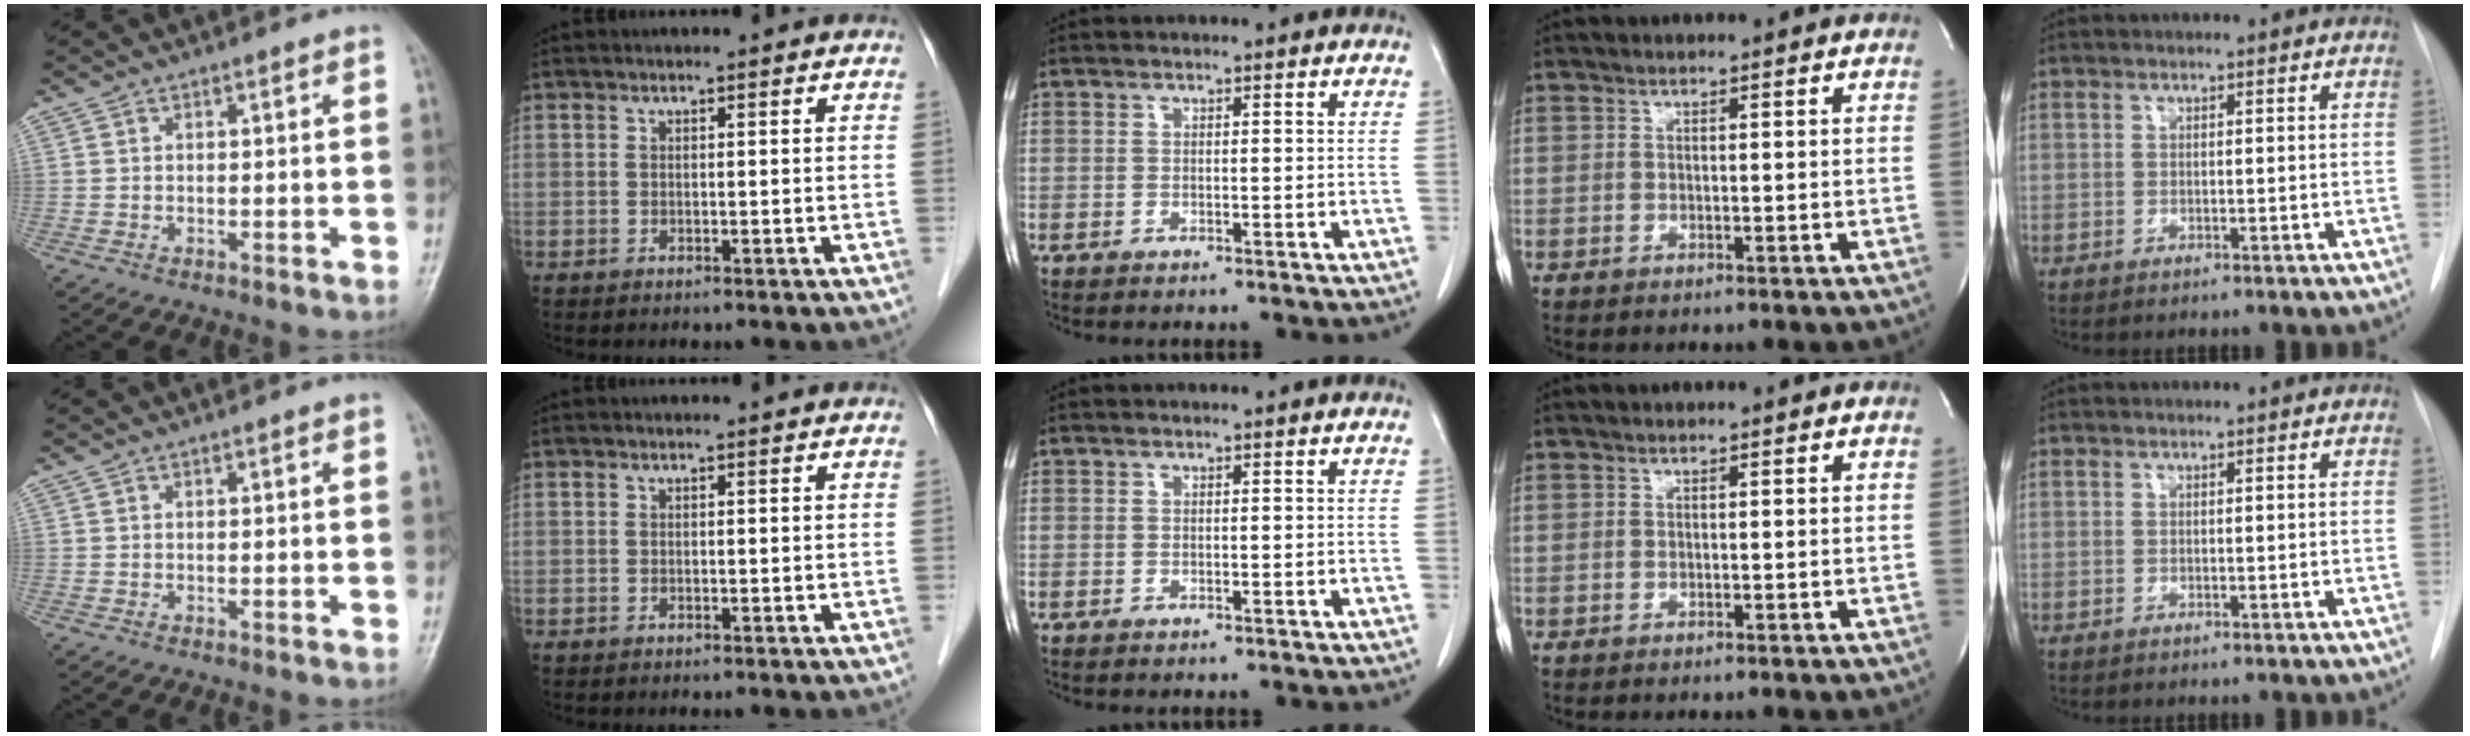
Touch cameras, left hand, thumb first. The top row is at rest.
{}